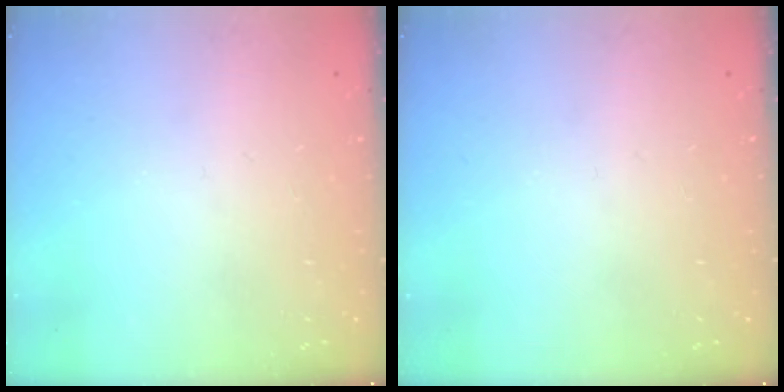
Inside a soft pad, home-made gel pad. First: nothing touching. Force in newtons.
{"total": 0.0}